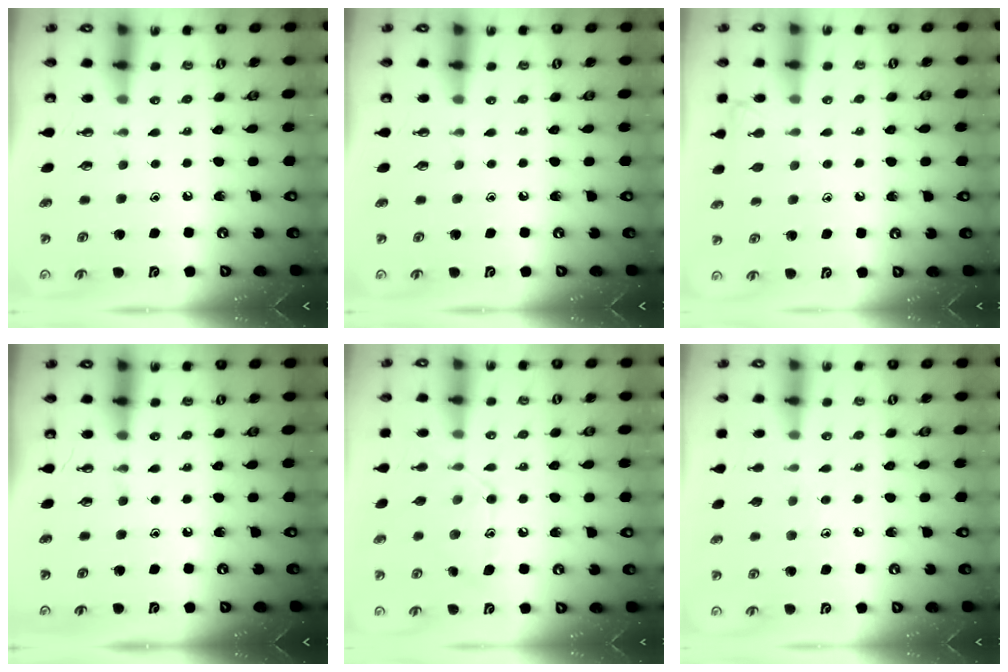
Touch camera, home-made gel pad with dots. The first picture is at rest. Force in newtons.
{"total": 0.0}
{"total": 6.5, "press": 6.4, "slide": 0.7}
{"total": 0.0}
{"total": 12.6, "press": 12.5, "slide": 0.7}
{"total": 6.0, "press": 6.0, "slide": 0.5}